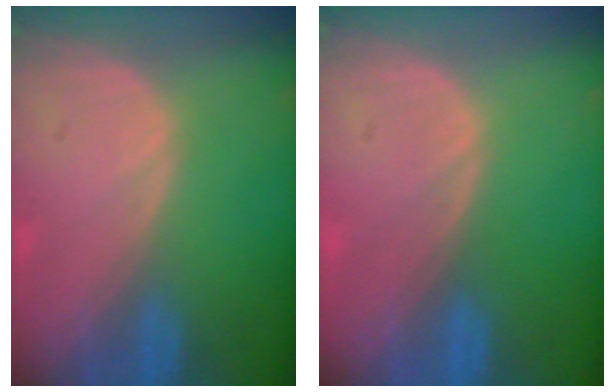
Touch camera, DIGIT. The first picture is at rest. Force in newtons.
{"total": 0.0}